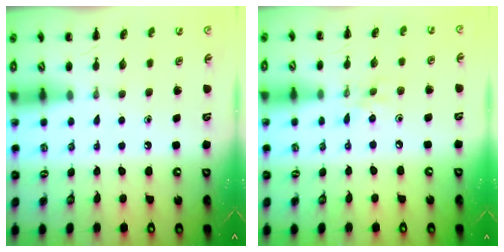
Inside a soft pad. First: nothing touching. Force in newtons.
{"total": 3.7, "press": 3.6, "slide": 0.8}